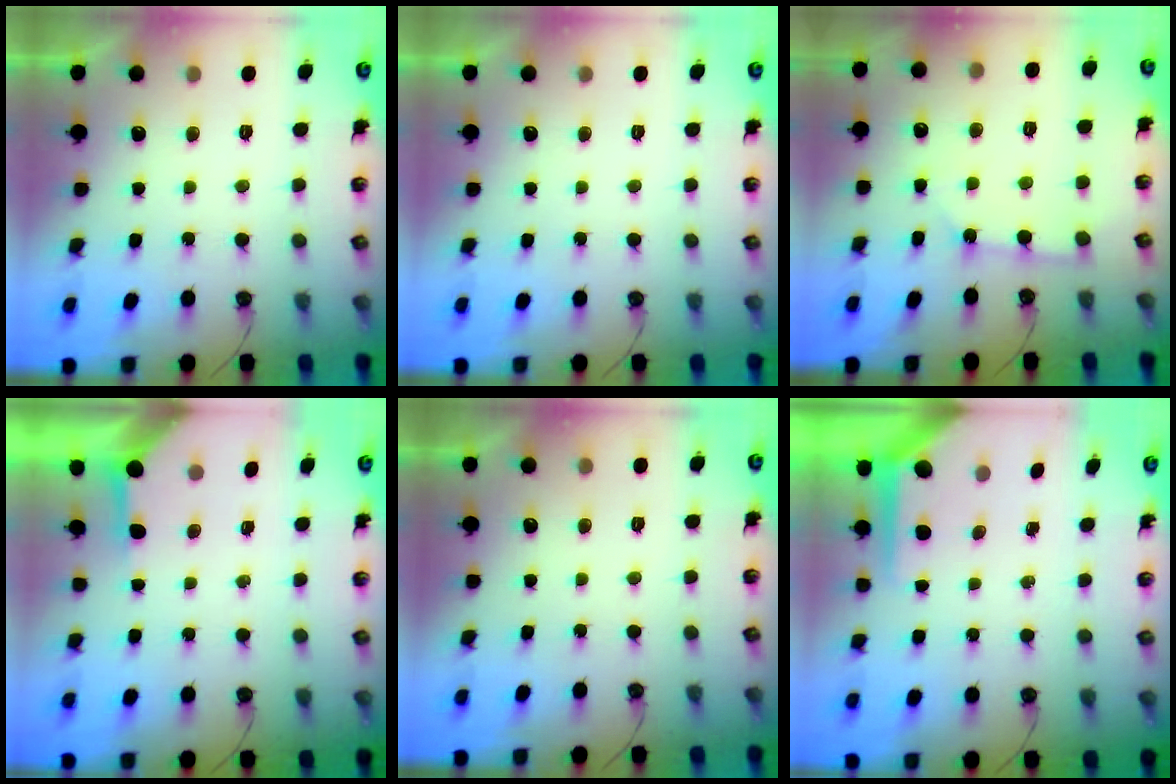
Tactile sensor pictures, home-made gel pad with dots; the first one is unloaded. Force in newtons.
{"total": 0.0}
{"total": 3.0, "press": 2.9, "slide": 0.3}
{"total": 4.0, "press": 4.0, "slide": 0.5}
{"total": 0.0}
{"total": 6.5, "press": 6.5, "slide": 0.5}